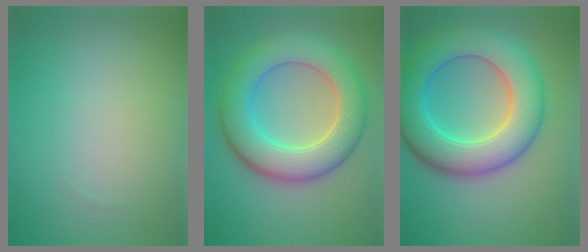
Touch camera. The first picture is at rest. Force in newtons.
{"total": 8.6, "press": 8.5, "slide": 0.5}
{"total": 9.9, "press": 9.9, "slide": 0.3}